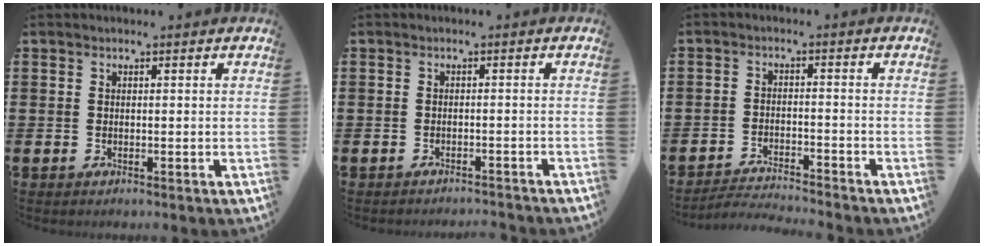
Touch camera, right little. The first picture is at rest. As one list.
[{"total": 1.1, "force": [-1.1, -0.1, -0.1], "torque": [0.000, 0.003, -0.024]}, {"total": 2.6, "force": [-2.6, -0.2, 0.1], "torque": [-0.004, 0.003, -0.056]}]